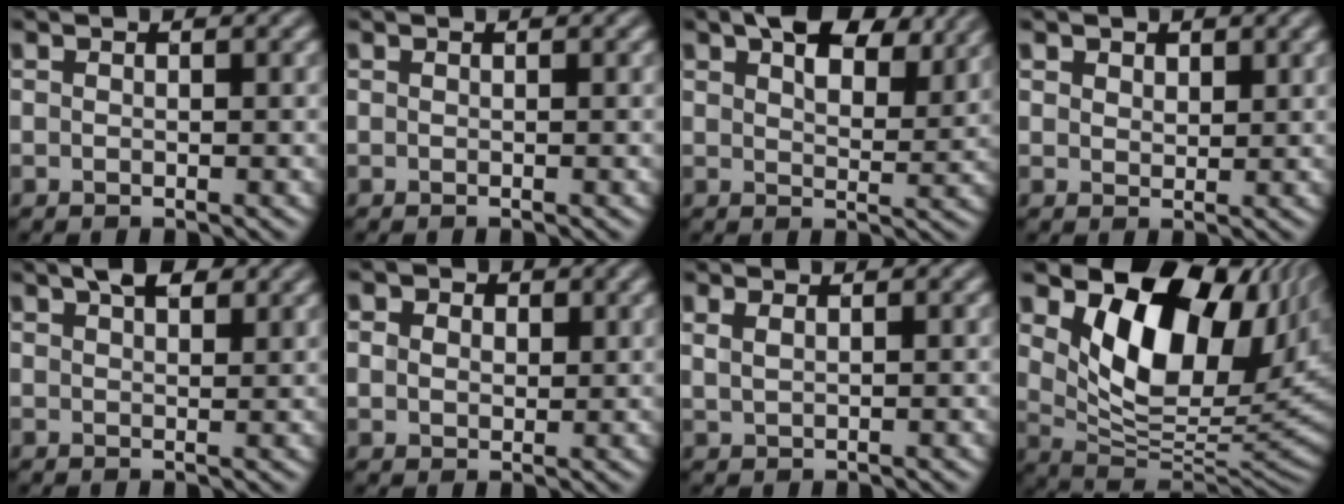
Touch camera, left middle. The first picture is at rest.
{"total": 0.0}
{"total": 7.6, "force": [5.0, 3.3, 4.6], "torque": [-0.067, 0.016, 0.069]}
{"total": 1.8, "force": [1.4, 1.1, 0.5], "torque": [-0.010, 0.002, 0.020]}
{"total": 2.8, "force": [2.1, 1.0, 1.5], "torque": [-0.019, 0.007, 0.037]}
{"total": 5.2, "force": [2.6, 3.8, 2.3], "torque": [-0.047, 0.015, 0.029]}
{"total": 1.1, "force": [0.7, 0.5, 0.7], "torque": [-0.014, 0.000, 0.021]}
{"total": 12.4, "force": [4.8, 7.3, 8.8], "torque": [-0.140, -0.008, 0.090]}